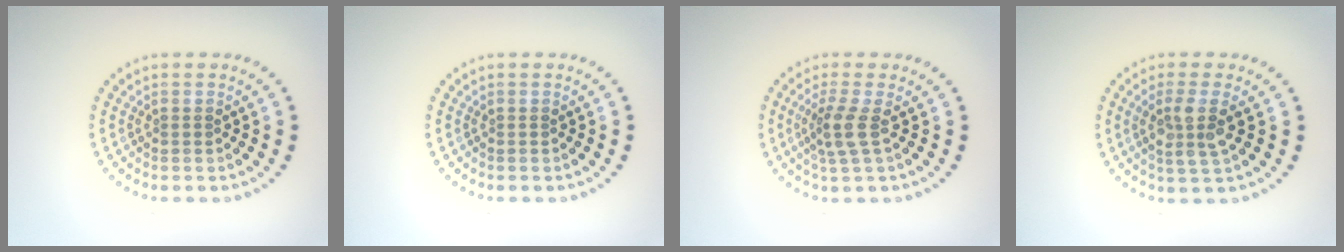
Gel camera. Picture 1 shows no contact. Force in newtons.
{"total": 0.0}
{"total": 2.6, "press": 2.1, "slide": 1.6}
{"total": 3.0, "press": 2.7, "slide": 1.2}